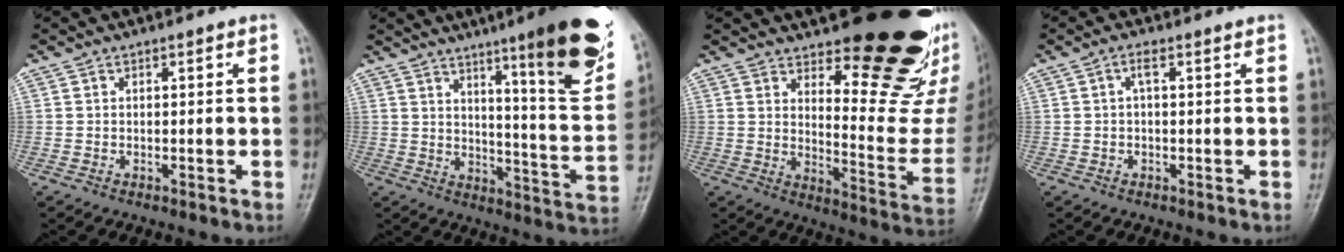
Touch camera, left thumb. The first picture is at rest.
{"total": 21.7, "force": [12.3, 2.8, 17.7], "torque": [-0.205, -0.064, 0.178]}
{"total": 22.9, "force": [15.1, 7.1, 15.7], "torque": [-0.165, -0.124, 0.207]}
{"total": 1.7, "force": [0.4, 0.5, 1.6], "torque": [-0.034, 0.010, 0.008]}